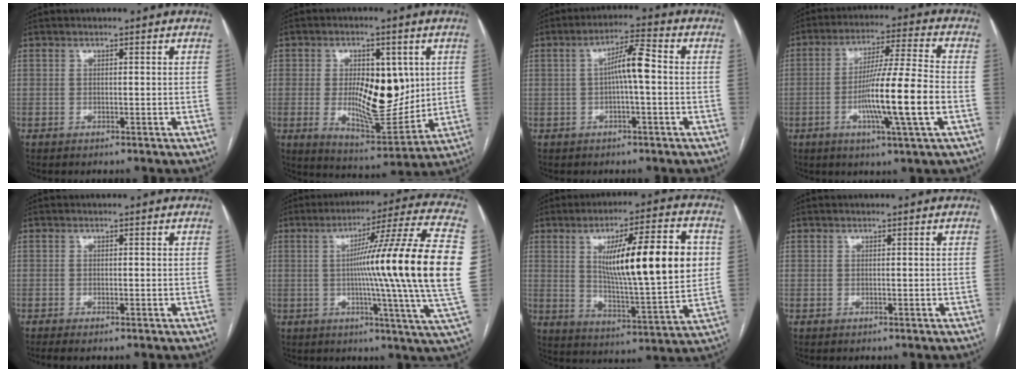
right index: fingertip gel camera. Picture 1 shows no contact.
{"total": 13.3, "force": [1.2, 5.4, 12.1], "torque": [-0.190, -0.002, 0.032]}
{"total": 5.8, "force": [-0.1, 0.6, 5.8], "torque": [-0.098, 0.016, -0.002]}
{"total": 13.5, "force": [-3.3, -0.8, 13.1], "torque": [-0.234, -0.008, -0.063]}
{"total": 1.1, "force": [-0.5, 0.1, 0.9], "torque": [-0.017, -0.001, -0.010]}
{"total": 24.0, "force": [0.8, -1.8, 23.9], "torque": [-0.288, 0.005, -0.004]}
{"total": 20.1, "force": [4.0, 2.7, 19.5], "torque": [-0.302, 0.006, 0.061]}
{"total": 0.0}